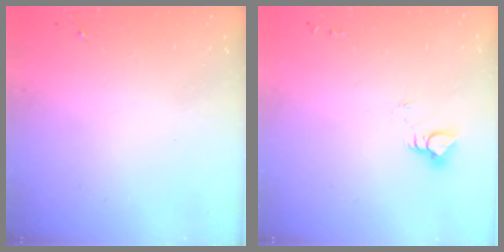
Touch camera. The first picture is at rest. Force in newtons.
{"total": 4.5, "press": 4.5, "slide": 0.2}